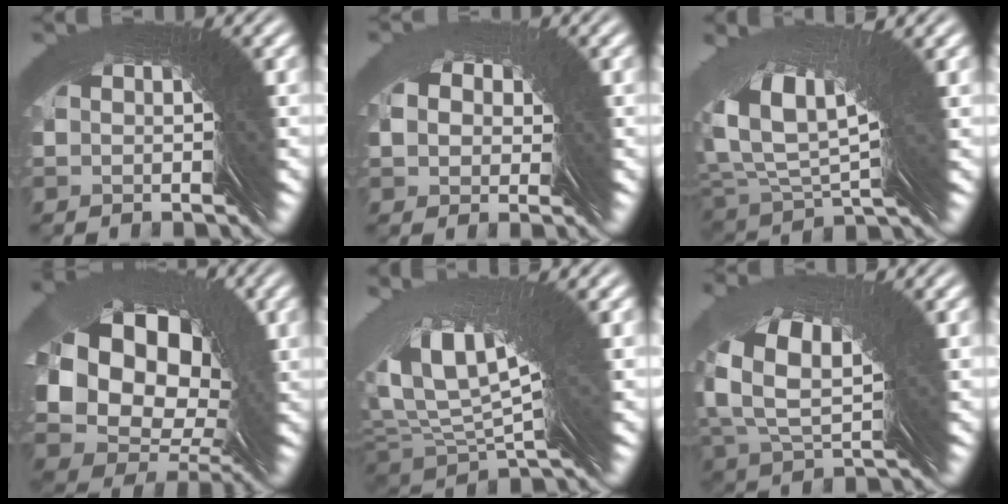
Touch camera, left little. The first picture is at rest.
{"total": 2.9, "force": [1.0, 2.7, 0.2], "torque": [-0.013, 0.004, 0.017]}
{"total": 4.0, "force": [1.8, 0.0, 3.6], "torque": [-0.070, 0.022, 0.032]}
{"total": 7.9, "force": [0.4, 7.0, 3.7], "torque": [-0.086, -0.013, 0.004]}
{"total": 6.3, "force": [3.1, 0.6, 5.4], "torque": [-0.095, 0.033, 0.045]}
{"total": 4.6, "force": [2.6, 2.2, 3.2], "torque": [-0.062, 0.017, 0.034]}